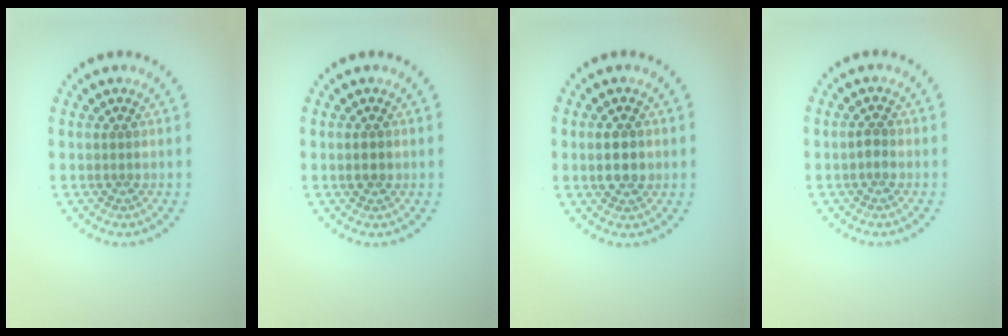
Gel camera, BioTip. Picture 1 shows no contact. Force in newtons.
{"total": 0.9, "press": 0.9, "slide": 0.1}
{"total": 2.3, "press": 2.2, "slide": 0.2}
{"total": 1.0, "press": 1.0, "slide": 0.1}